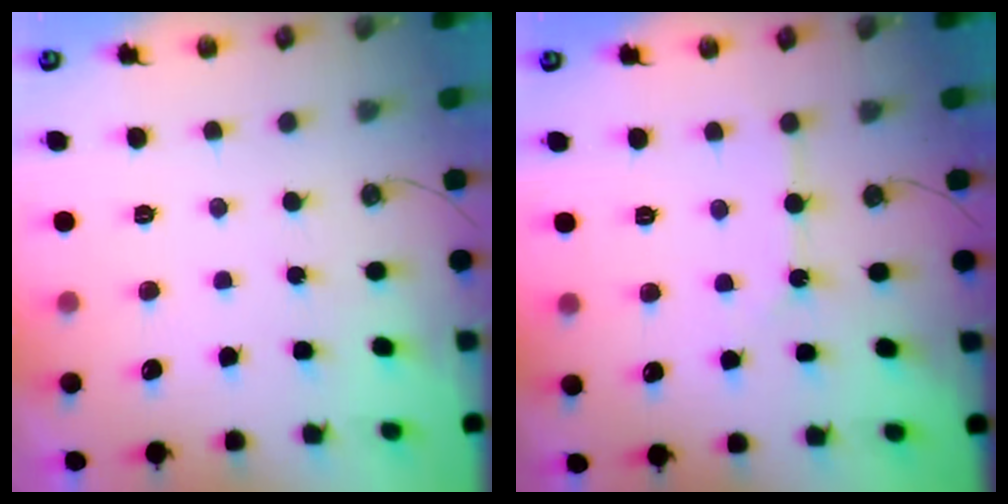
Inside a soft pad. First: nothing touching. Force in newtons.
{"total": 2.2, "press": 2.2, "slide": 0.3}